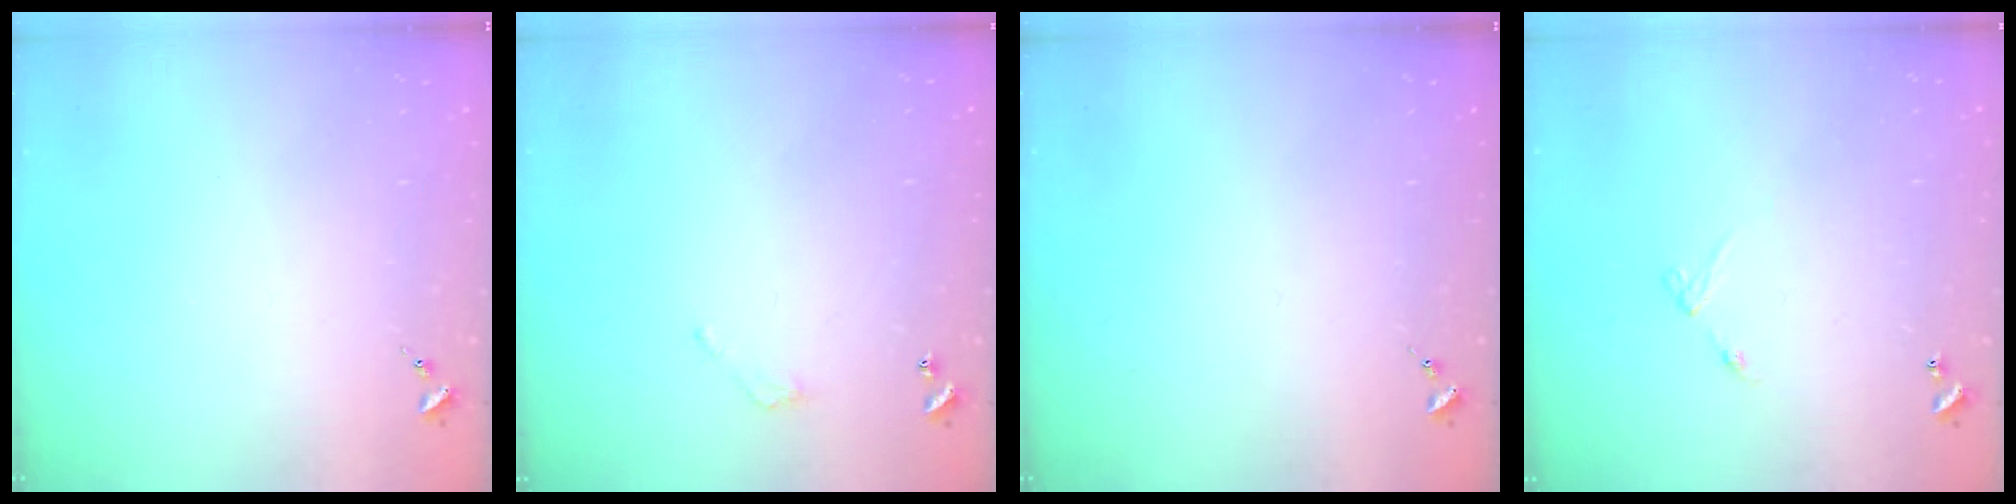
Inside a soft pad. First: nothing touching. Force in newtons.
{"total": 3.1, "press": 3.0, "slide": 0.3}
{"total": 0.0}
{"total": 4.6, "press": 4.6, "slide": 0.5}